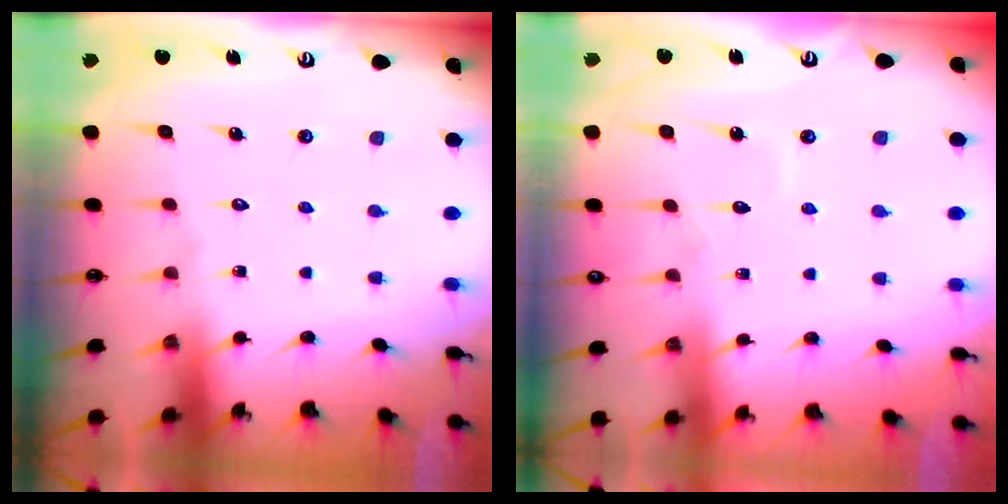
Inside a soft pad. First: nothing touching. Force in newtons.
{"total": 2.7, "press": 2.7, "slide": 0.3}